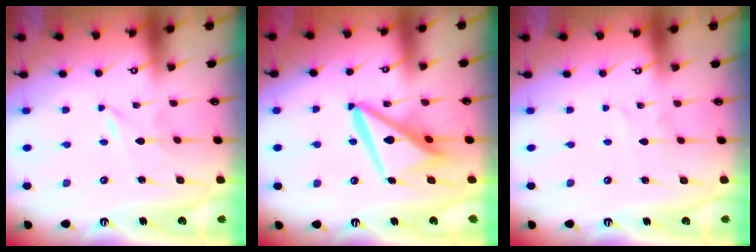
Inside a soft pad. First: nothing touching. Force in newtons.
{"total": 13.8, "press": 13.7, "slide": 1.5}
{"total": 2.7, "press": 2.7, "slide": 0.3}